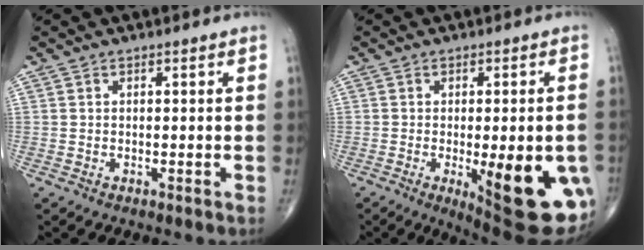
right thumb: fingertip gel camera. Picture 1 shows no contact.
{"total": 19.1, "force": [-5.2, 6.1, 17.4], "torque": [-0.169, -0.011, -0.043]}